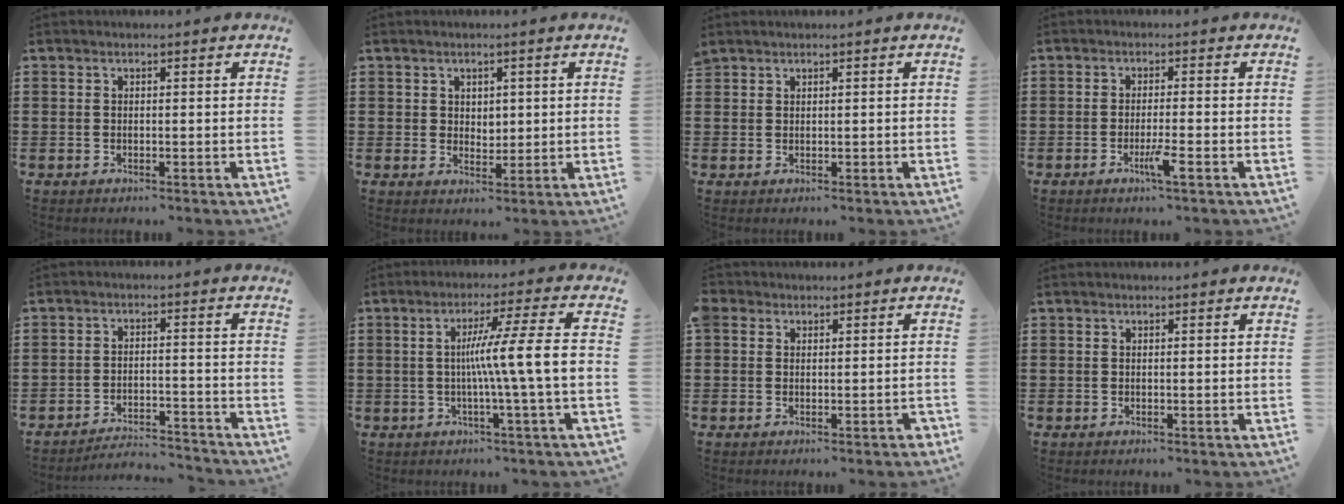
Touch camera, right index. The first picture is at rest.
{"total": 2.4, "force": [1.3, 2.0, 0.6], "torque": [-0.011, 0.007, 0.021]}
{"total": 1.1, "force": [1.0, 0.5, 0.0], "torque": [-0.002, 0.000, 0.020]}
{"total": 3.4, "force": [-1.8, 0.0, 2.9], "torque": [-0.054, -0.010, -0.032]}
{"total": 3.7, "force": [-3.7, 0.3, 0.4], "torque": [-0.012, 0.003, -0.080]}
{"total": 8.9, "force": [-0.9, -1.0, 8.8], "torque": [-0.157, -0.007, -0.025]}
{"total": 1.6, "force": [-0.2, 1.6, 0.3], "torque": [-0.010, 0.006, -0.006]}
{"total": 0.0}